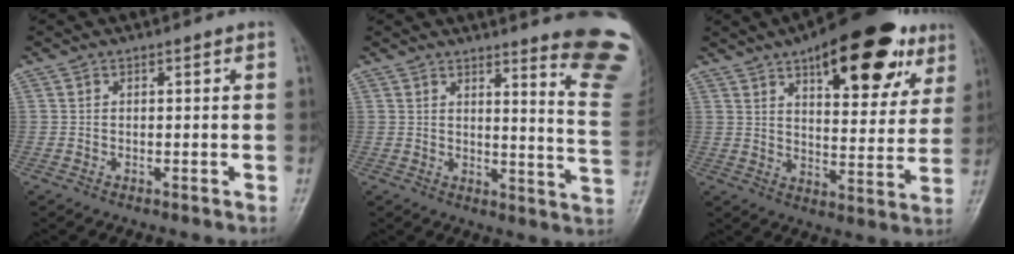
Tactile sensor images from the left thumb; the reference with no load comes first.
{"total": 15.0, "force": [12.0, 0.8, 8.9], "torque": [-0.086, -0.127, 0.129]}
{"total": 22.5, "force": [12.3, 9.3, 16.4], "torque": [-0.187, -0.028, 0.177]}